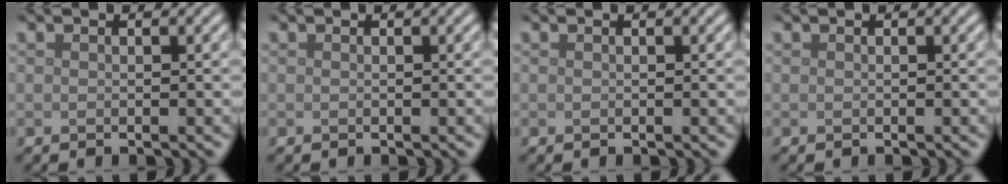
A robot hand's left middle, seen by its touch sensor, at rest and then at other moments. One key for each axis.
{"total": 0.0}
{"total": 0.0}
{"total": 0.0}